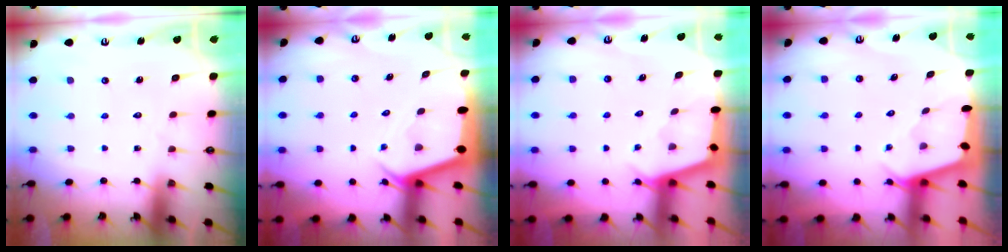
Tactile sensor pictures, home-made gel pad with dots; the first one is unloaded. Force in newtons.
{"total": 2.7, "press": 2.7, "slide": 0.2}
{"total": 2.7, "press": 2.7, "slide": 0.3}
{"total": 2.5, "press": 2.5, "slide": 0.3}